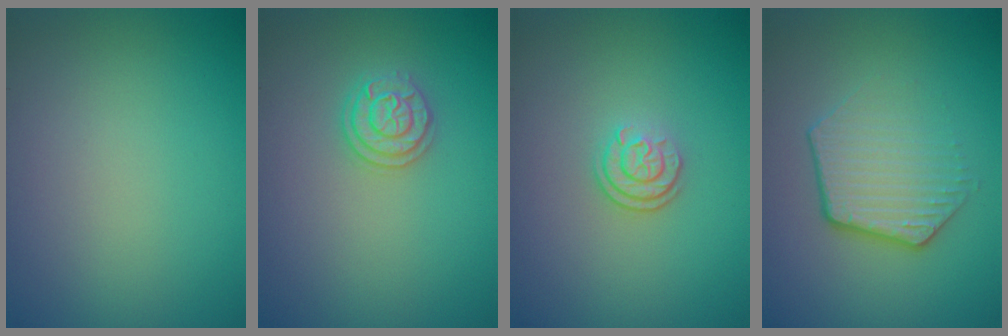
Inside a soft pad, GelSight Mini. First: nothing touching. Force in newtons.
{"total": 2.1, "press": 2.1, "slide": 0.3}
{"total": 2.3, "press": 1.7, "slide": 1.5}
{"total": 4.1, "press": 3.0, "slide": 2.9}